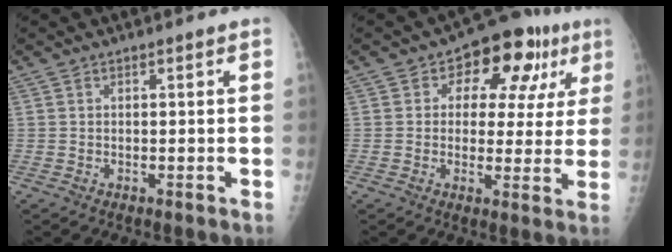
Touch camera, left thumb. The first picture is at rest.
{"total": 12.7, "force": [4.8, 8.1, 8.5], "torque": [-0.050, 0.007, 0.058]}